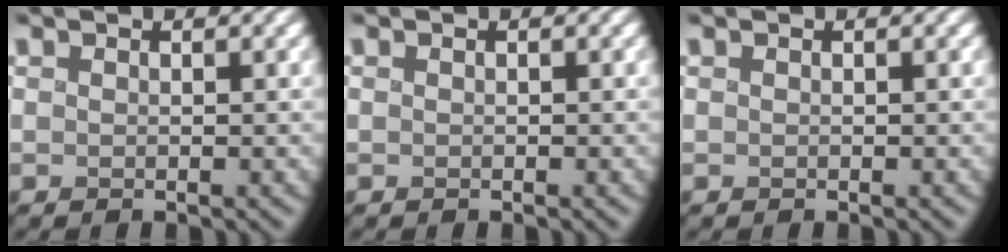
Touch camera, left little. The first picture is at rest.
{"total": 0.0}
{"total": 0.0}